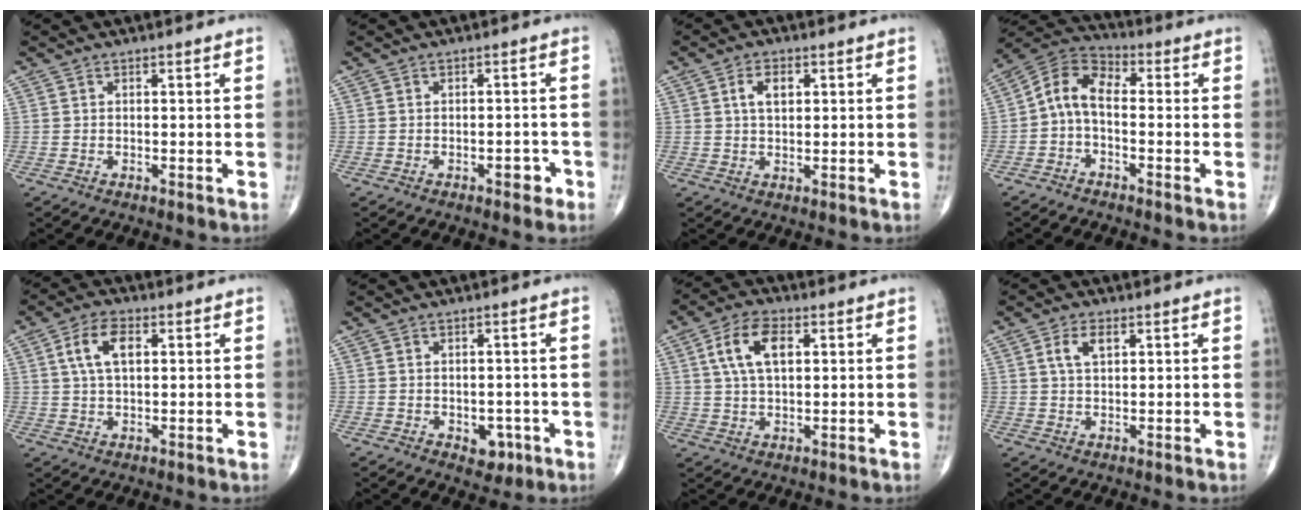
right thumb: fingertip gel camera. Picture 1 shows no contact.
{"total": 2.6, "force": [-1.3, 1.3, 1.8], "torque": [-0.012, 0.009, -0.017]}
{"total": 4.0, "force": [1.2, 2.3, 3.1], "torque": [-0.048, 0.000, 0.020]}
{"total": 7.7, "force": [-0.9, 4.5, 6.1], "torque": [-0.098, 0.031, -0.036]}
{"total": 7.0, "force": [1.9, 3.7, 5.6], "torque": [-0.102, 0.005, 0.034]}
{"total": 3.8, "force": [-1.4, 2.7, 2.4], "torque": [-0.007, 0.005, -0.013]}
{"total": 8.9, "force": [2.5, 4.7, 7.1], "torque": [-0.126, 0.005, 0.043]}
{"total": 4.0, "force": [1.5, 2.1, 3.1], "torque": [-0.059, 0.002, 0.029]}